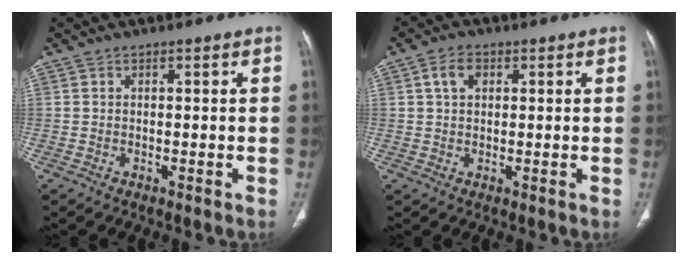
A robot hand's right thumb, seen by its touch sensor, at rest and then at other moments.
{"total": 3.7, "force": [1.2, 2.5, 2.4], "torque": [-0.041, 0.006, 0.023]}